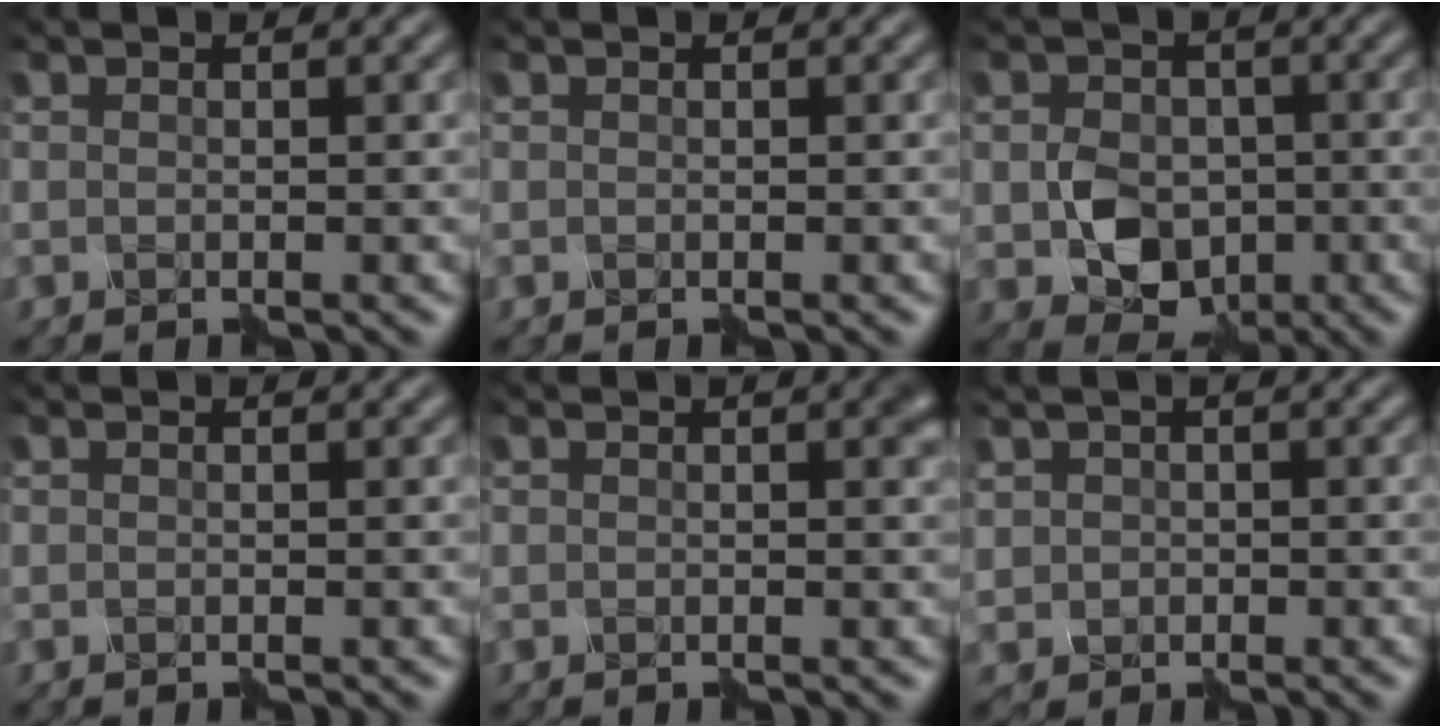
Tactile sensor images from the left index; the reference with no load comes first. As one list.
[{"total": 0.0}, {"total": 4.3, "force": [-1.2, 3.4, 2.3], "torque": [-0.048, 0.001, -0.013]}, {"total": 0.0}, {"total": 0.7, "force": [0.0, 0.0, 0.7], "torque": [-0.012, 0.008, 0.003]}, {"total": 1.1, "force": [0.0, 0.9, -0.7], "torque": [0.016, 0.003, 0.008]}]